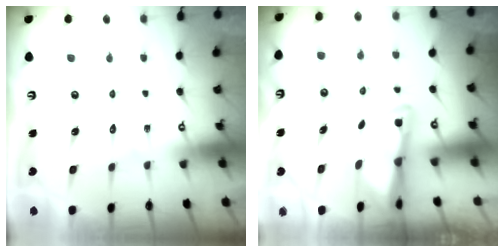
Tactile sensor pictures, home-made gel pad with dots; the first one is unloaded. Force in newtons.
{"total": 2.7, "press": 2.6, "slide": 0.5}